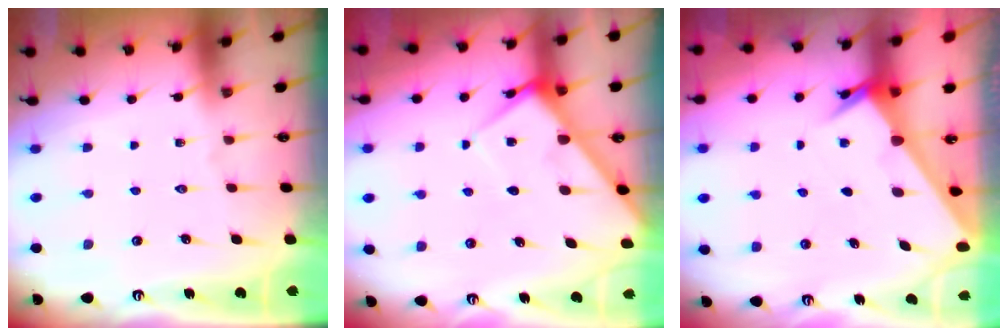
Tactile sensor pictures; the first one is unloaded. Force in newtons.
{"total": 5.3, "press": 5.2, "slide": 0.6}
{"total": 2.7, "press": 2.7, "slide": 0.2}